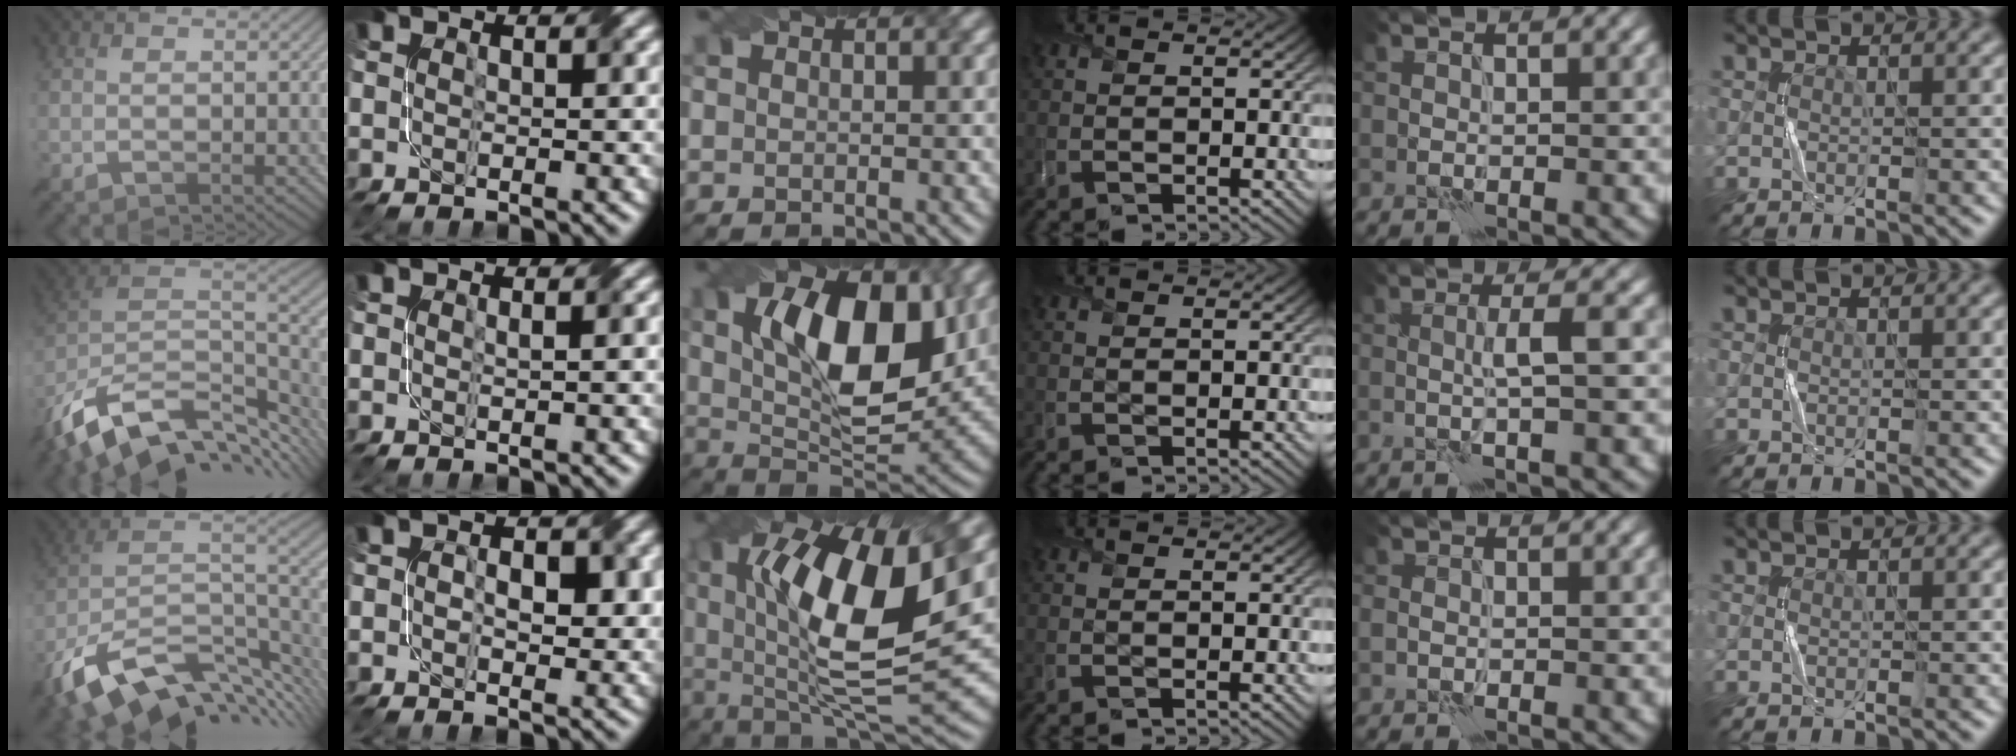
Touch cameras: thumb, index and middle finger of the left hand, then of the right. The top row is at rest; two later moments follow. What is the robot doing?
{"motion": "twist", "object": "screw"}